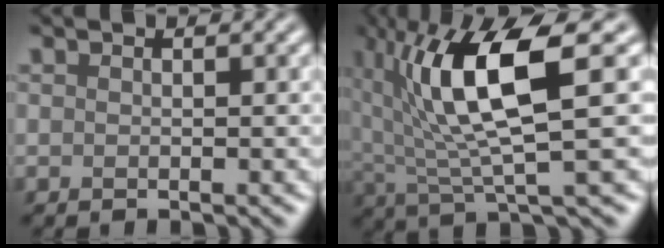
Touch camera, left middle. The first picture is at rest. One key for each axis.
{"total": 8.7, "fx": 2.2, "fy": 2.2, "fz": 8.2, "tx": -0.154, "ty": -0.004, "tz": 0.049}